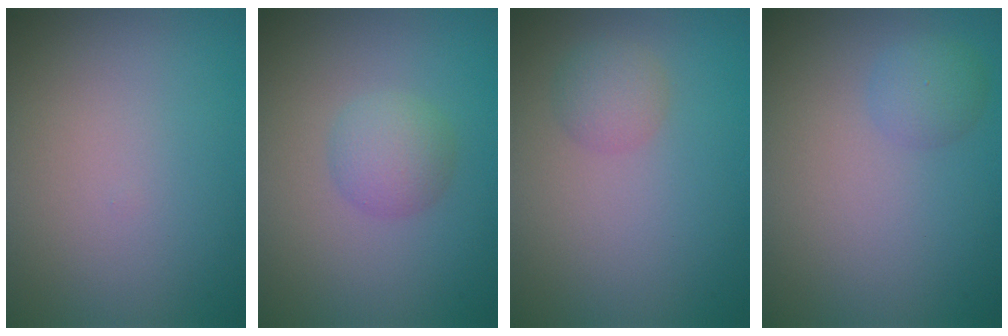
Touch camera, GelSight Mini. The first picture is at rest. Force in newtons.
{"total": 2.3, "press": 2.3, "slide": 0.1}
{"total": 1.6, "press": 1.6, "slide": 0.2}
{"total": 1.7, "press": 1.7, "slide": 0.0}